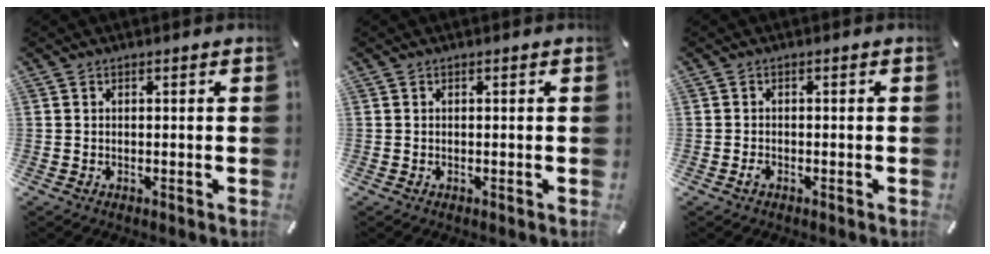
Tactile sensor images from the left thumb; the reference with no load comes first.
{"total": 0.0}
{"total": 1.1, "force": [-0.7, 0.6, 0.6], "torque": [-0.012, 0.001, -0.014]}